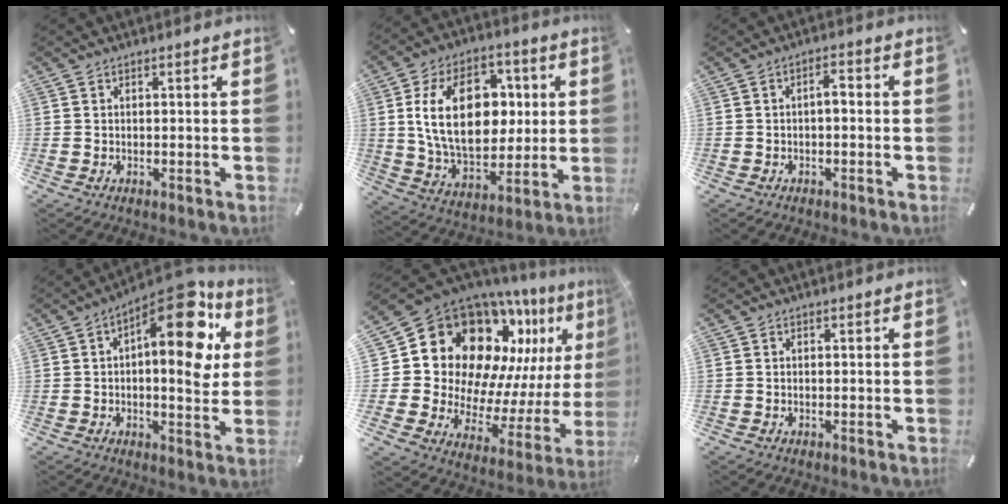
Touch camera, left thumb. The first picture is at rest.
{"total": 20.8, "force": [3.4, 14.0, 15.0], "torque": [-0.276, 0.004, 0.056]}
{"total": 2.8, "force": [-0.9, 1.2, 2.4], "torque": [-0.044, 0.013, -0.020]}
{"total": 17.3, "force": [6.9, 7.5, 14.0], "torque": [-0.171, -0.054, 0.106]}
{"total": 19.7, "force": [11.0, 13.8, 8.7], "torque": [-0.153, -0.120, 0.219]}
{"total": 0.0}